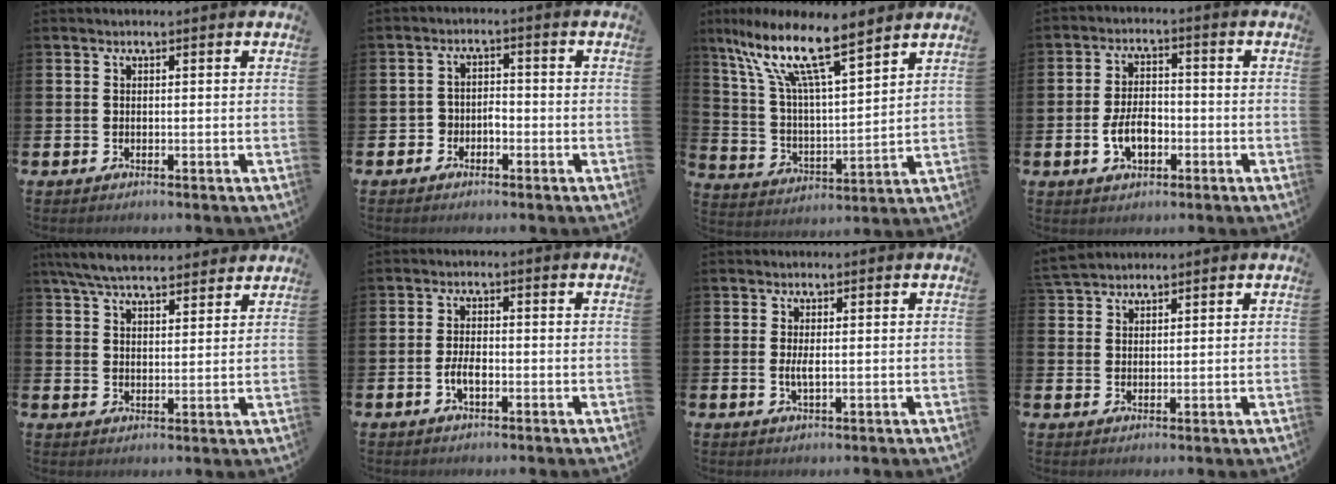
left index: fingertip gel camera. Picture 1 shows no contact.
{"total": 2.4, "force": [-1.6, 1.6, 0.5], "torque": [-0.024, 0.010, -0.035]}
{"total": 12.5, "force": [9.4, 2.7, 7.7], "torque": [-0.182, -0.043, 0.159]}
{"total": 5.0, "force": [-1.6, 2.9, 3.7], "torque": [-0.057, 0.006, -0.031]}
{"total": 6.9, "force": [6.4, 1.2, 2.0], "torque": [-0.058, -0.025, 0.118]}
{"total": 2.7, "force": [-0.9, 1.2, 2.2], "torque": [-0.041, 0.003, -0.016]}
{"total": 1.7, "force": [0.0, 0.5, 1.6], "torque": [-0.030, 0.001, -0.001]}
{"total": 3.3, "force": [3.2, 0.7, 0.0], "torque": [-0.008, -0.008, 0.061]}